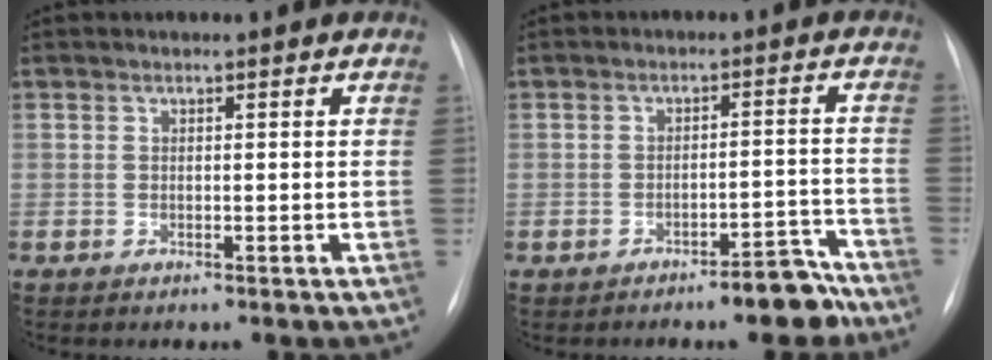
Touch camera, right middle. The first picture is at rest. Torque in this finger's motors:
{"motor_torque": [0.62, -0.60, 0.08, 0.02]}